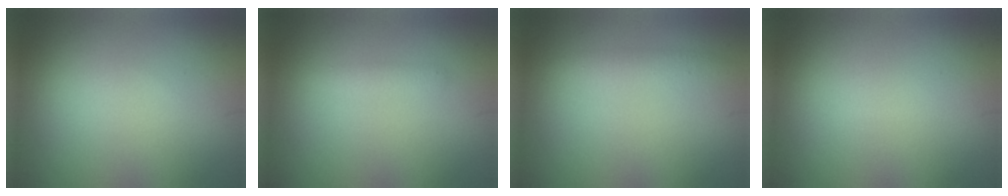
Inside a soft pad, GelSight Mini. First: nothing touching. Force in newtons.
{"total": 0.9, "press": 0.9, "slide": 0.0}
{"total": 1.4, "press": 1.4, "slide": 0.1}
{"total": 0.0}